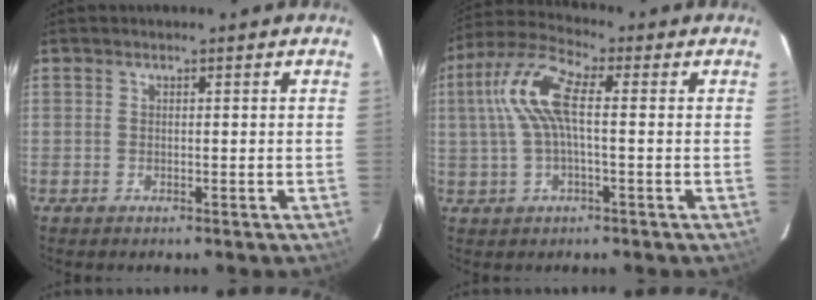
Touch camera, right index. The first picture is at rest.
{"total": 10.4, "force": [1.0, 3.5, 9.8], "torque": [-0.204, 0.019, 0.017]}